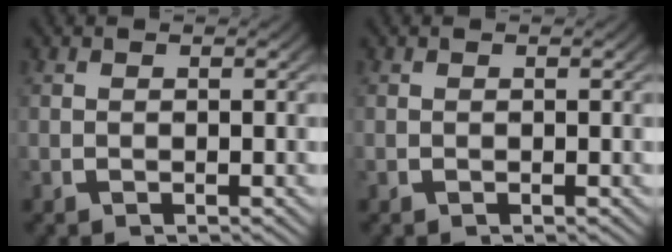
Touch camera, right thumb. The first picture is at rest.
{"total": 0.0}